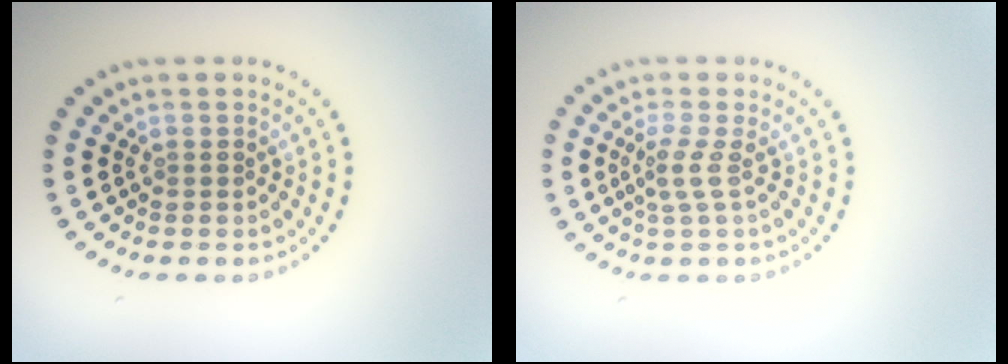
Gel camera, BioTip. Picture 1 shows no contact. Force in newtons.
{"total": 1.9, "press": 1.3, "slide": 1.5}